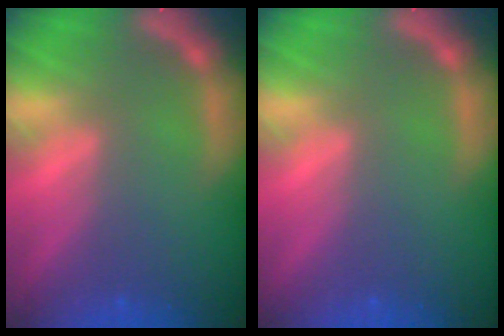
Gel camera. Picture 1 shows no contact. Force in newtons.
{"total": 0.0}